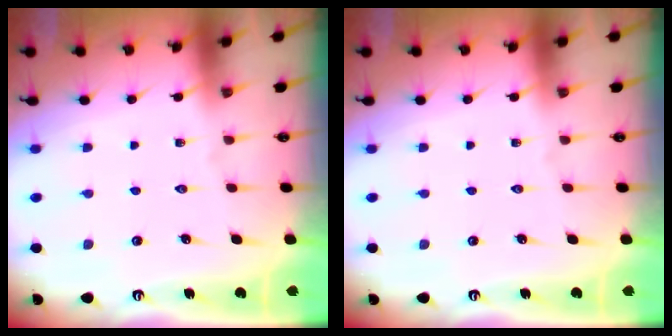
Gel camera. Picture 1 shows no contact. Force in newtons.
{"total": 0.0}